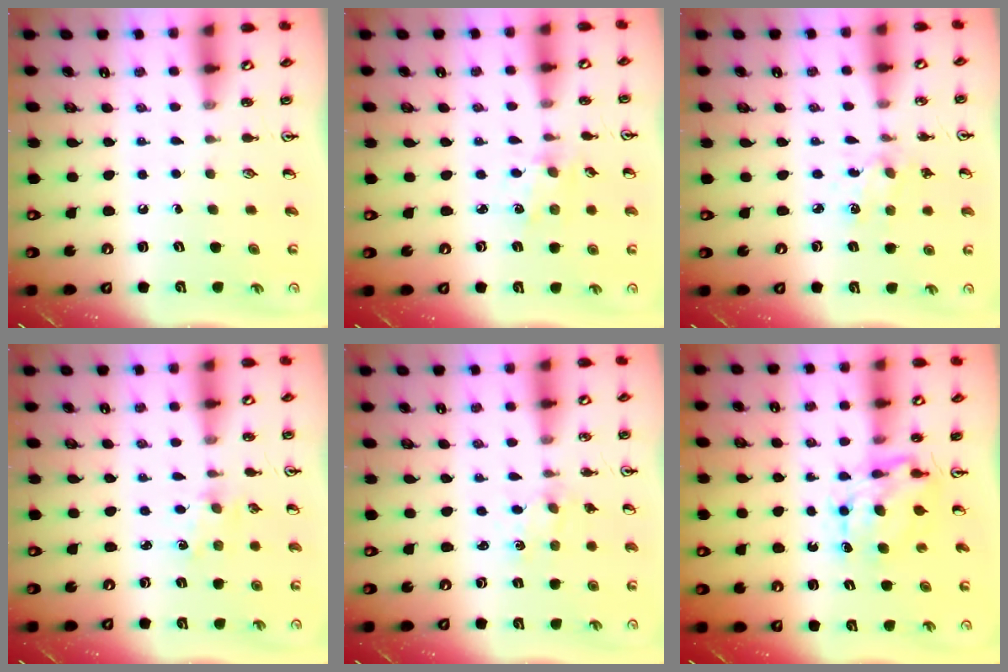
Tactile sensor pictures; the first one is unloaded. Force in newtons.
{"total": 1.6, "press": 1.5, "slide": 0.3}
{"total": 2.4, "press": 2.4, "slide": 0.6}
{"total": 1.2, "press": 1.2, "slide": 0.2}
{"total": 0.6, "press": 0.6, "slide": 0.2}
{"total": 7.8, "press": 7.8, "slide": 0.6}